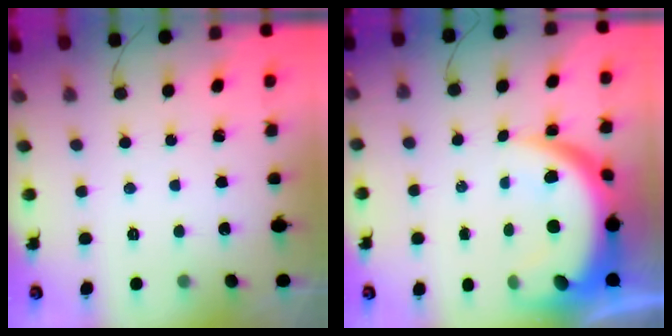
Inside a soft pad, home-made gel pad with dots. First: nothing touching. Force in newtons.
{"total": 11.9, "press": 11.9, "slide": 1.2}